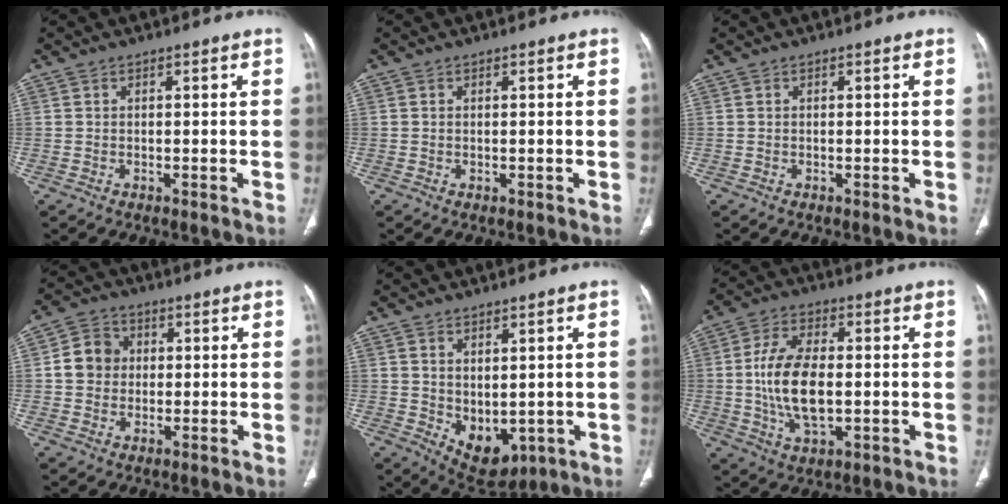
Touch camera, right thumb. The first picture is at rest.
{"total": 0.0}
{"total": 0.0}
{"total": 6.5, "force": [0.5, 5.8, 2.9], "torque": [-0.034, 0.011, 0.000]}
{"total": 7.8, "force": [-0.7, 4.9, 6.0], "torque": [-0.067, -0.010, 0.018]}
{"total": 12.4, "force": [-0.6, 6.5, 10.6], "torque": [-0.200, 0.002, -0.009]}